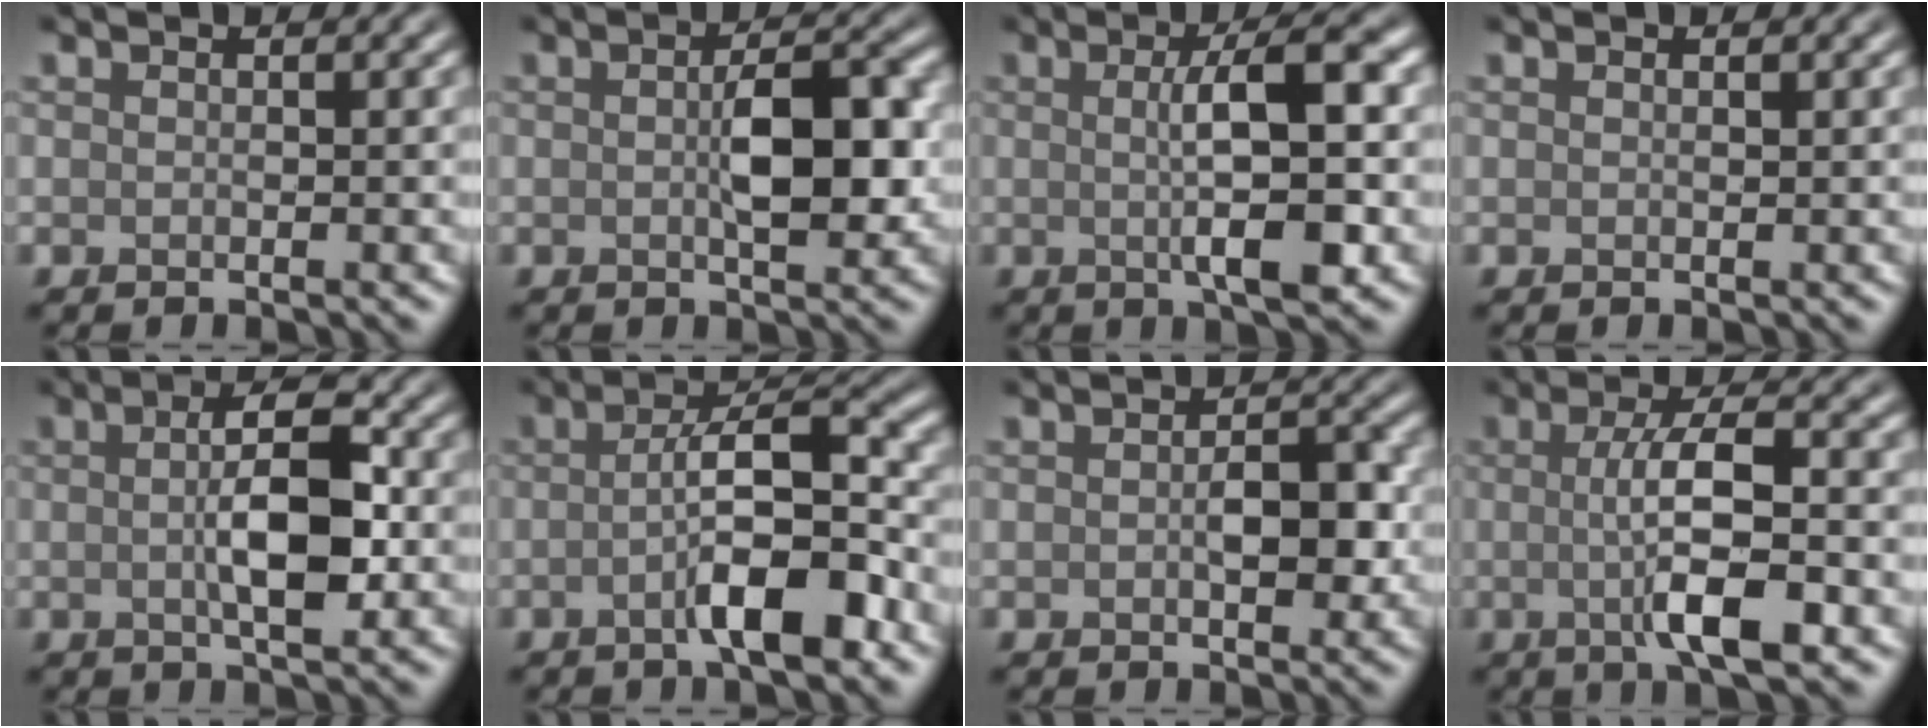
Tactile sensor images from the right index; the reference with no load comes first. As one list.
[{"total": 4.9, "force": [0.0, 2.0, 4.5], "torque": [-0.077, 0.002, 0.002]}, {"total": 6.4, "force": [0.0, 1.3, 6.3], "torque": [-0.095, 0.006, 0.000]}, {"total": 0.0}, {"total": 5.6, "force": [-0.1, 1.7, 5.3], "torque": [-0.096, 0.004, -0.005]}, {"total": 6.9, "force": [-2.4, 1.6, 6.2], "torque": [-0.096, 0.018, -0.044]}, {"total": 3.0, "force": [-0.2, 1.6, 2.5], "torque": [-0.038, 0.000, -0.005]}, {"total": 6.4, "force": [-0.8, 1.4, 6.2], "torque": [-0.105, 0.000, -0.015]}]